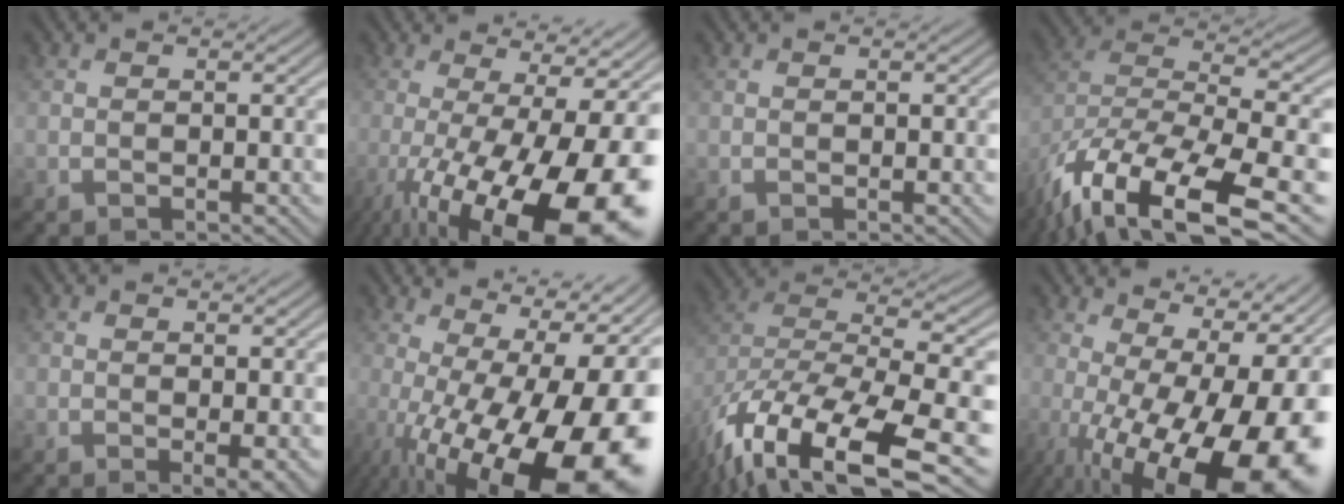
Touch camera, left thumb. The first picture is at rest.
{"total": 19.5, "force": [-6.5, 6.4, 17.2], "torque": [-0.236, -0.032, -0.085]}
{"total": 0.0}
{"total": 16.0, "force": [-9.7, 5.7, 11.4], "torque": [-0.257, -0.021, -0.147]}
{"total": 2.3, "force": [-0.3, 0.4, 2.2], "torque": [-0.035, -0.004, -0.003]}
{"total": 20.9, "force": [-5.6, 8.0, 18.5], "torque": [-0.222, 0.007, -0.093]}
{"total": 15.4, "force": [-8.3, 6.2, 11.3], "torque": [-0.267, -0.030, -0.115]}
{"total": 19.6, "force": [-3.8, 8.0, 17.5], "torque": [-0.198, 0.002, -0.053]}